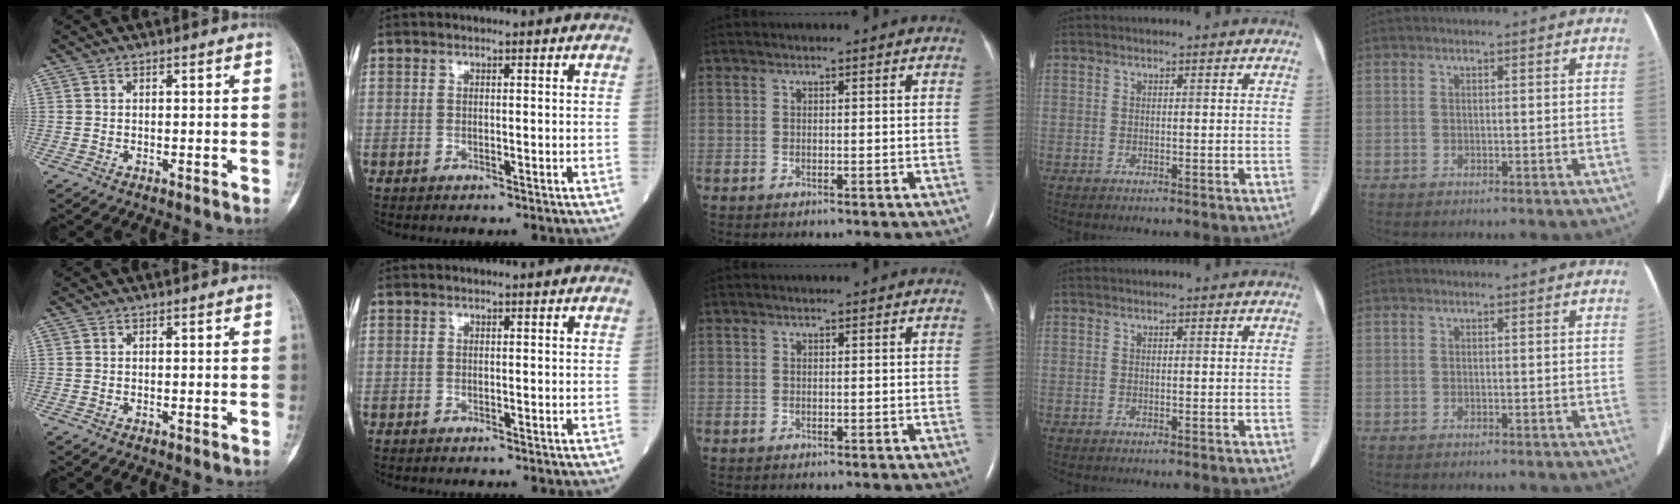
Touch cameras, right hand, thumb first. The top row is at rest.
{}